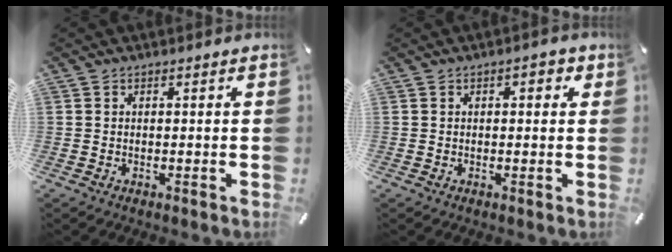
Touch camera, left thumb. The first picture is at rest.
{"total": 2.2, "force": [0.5, 1.2, 1.8], "torque": [-0.020, 0.003, 0.002]}